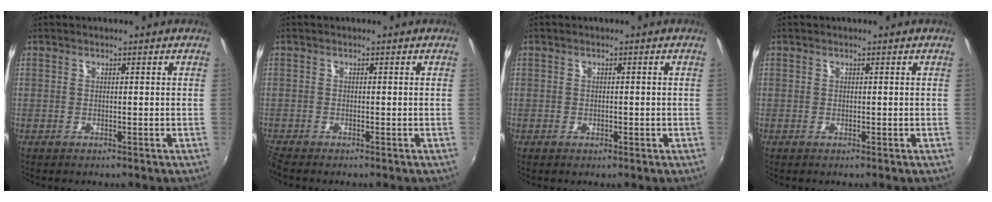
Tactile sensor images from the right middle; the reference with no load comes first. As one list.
[{"total": 1.9, "force": [-1.8, 0.1, 0.5], "torque": [-0.016, -0.014, -0.040]}, {"total": 1.0, "force": [-0.4, 0.6, 0.7], "torque": [-0.009, -0.001, -0.008]}, {"total": 0.0}]